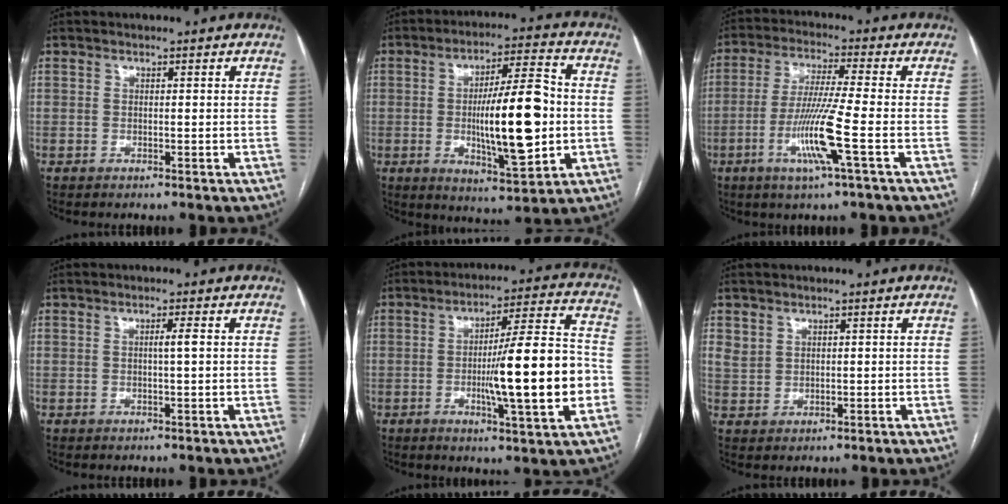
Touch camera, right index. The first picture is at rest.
{"total": 15.3, "force": [-1.3, 3.5, 14.9], "torque": [-0.244, 0.005, -0.013]}
{"total": 10.0, "force": [-3.5, -1.2, 9.3], "torque": [-0.186, -0.016, -0.070]}
{"total": 1.5, "force": [0.0, -0.3, 1.5], "torque": [-0.026, 0.000, 0.000]}
{"total": 16.0, "force": [-3.1, 0.8, 15.7], "torque": [-0.241, 0.003, -0.047]}
{"total": 2.3, "force": [1.2, 1.8, 0.6], "torque": [-0.009, 0.003, 0.029]}